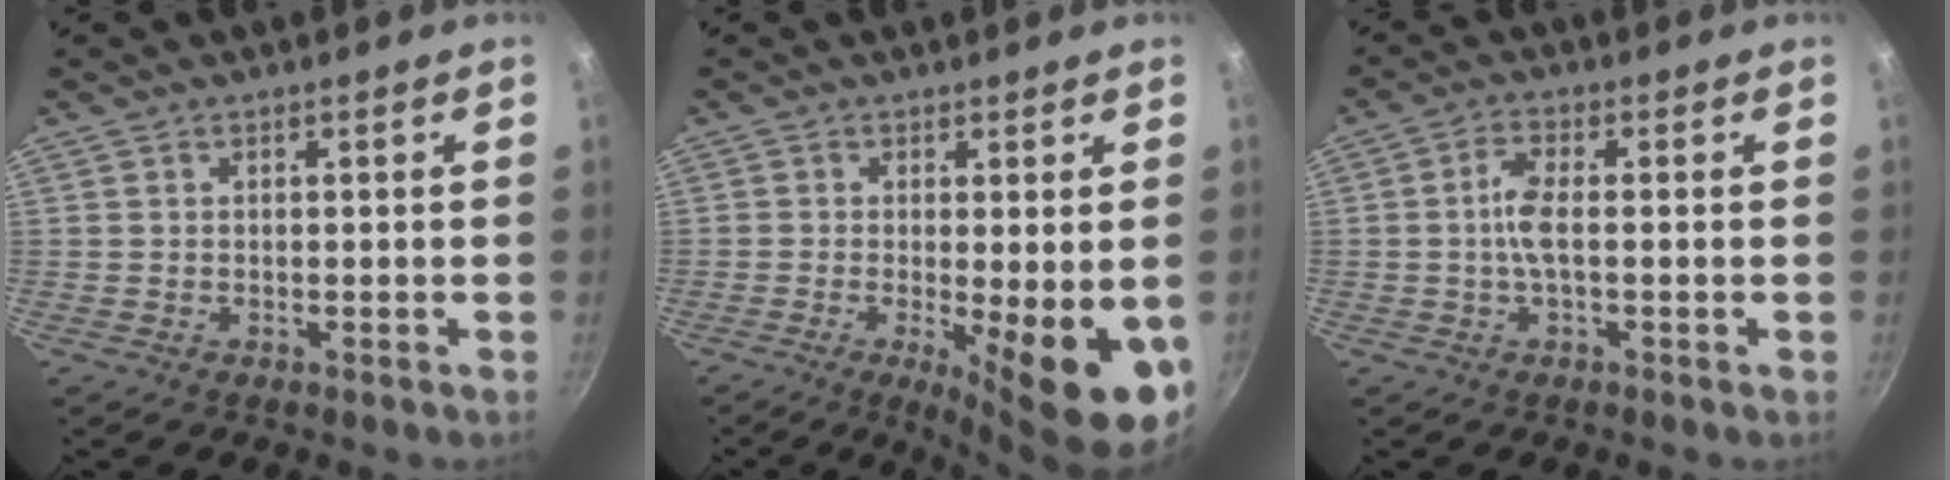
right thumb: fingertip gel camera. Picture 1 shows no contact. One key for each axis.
{"total": 12.9, "fx": -3.1, "fy": 3.4, "fz": 12.1, "tx": -0.156, "ty": -0.014, "tz": -0.035}
{"total": 4.6, "fx": -0.4, "fy": 1.3, "fz": 4.4, "tx": -0.102, "ty": 0.009, "tz": -0.015}